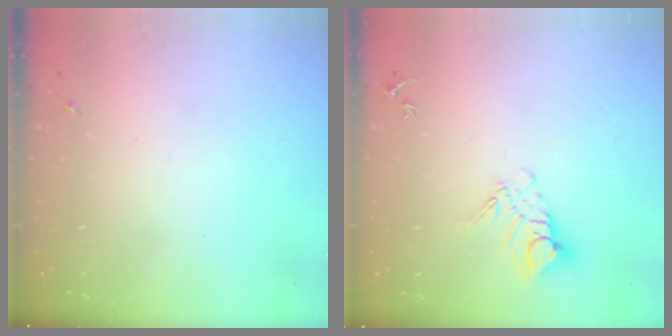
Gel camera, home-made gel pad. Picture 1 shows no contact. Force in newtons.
{"total": 9.1, "press": 9.1, "slide": 0.9}